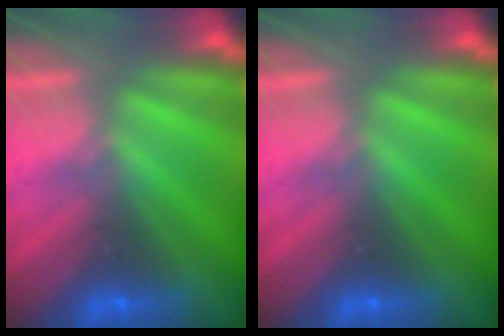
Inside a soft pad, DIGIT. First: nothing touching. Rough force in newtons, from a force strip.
{"total": 0.0}